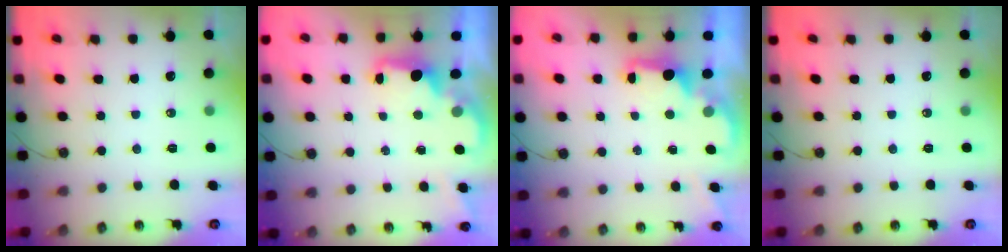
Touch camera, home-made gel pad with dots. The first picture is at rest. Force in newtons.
{"total": 2.0, "press": 1.9, "slide": 0.7}
{"total": 1.9, "press": 1.7, "slide": 0.8}
{"total": 0.0}